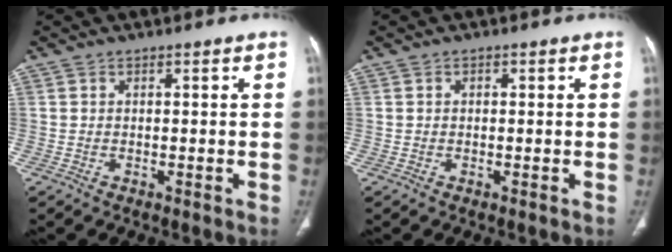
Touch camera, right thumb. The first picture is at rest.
{"total": 0.6, "force": [0.2, 0.4, 0.4], "torque": [-0.007, 0.003, 0.002]}